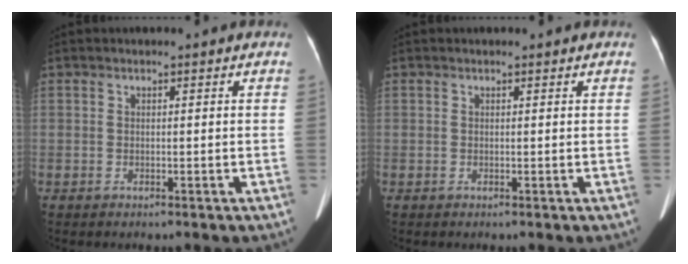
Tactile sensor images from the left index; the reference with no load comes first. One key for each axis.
{"total": 1.2, "fx": 1.1, "fy": 0.3, "fz": 0.4, "tx": -0.008, "ty": 0.011, "tz": 0.016}